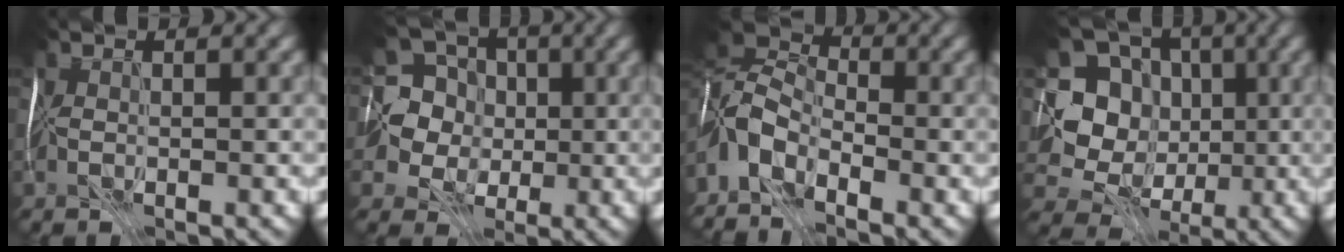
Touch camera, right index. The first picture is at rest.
{"total": 7.9, "force": [0.7, 7.6, 2.2], "torque": [-0.063, 0.030, -0.019]}
{"total": 4.6, "force": [-3.4, 2.2, 2.3], "torque": [-0.046, 0.011, -0.083]}
{"total": 8.0, "force": [0.7, 7.6, 2.3], "torque": [-0.050, 0.006, 0.005]}